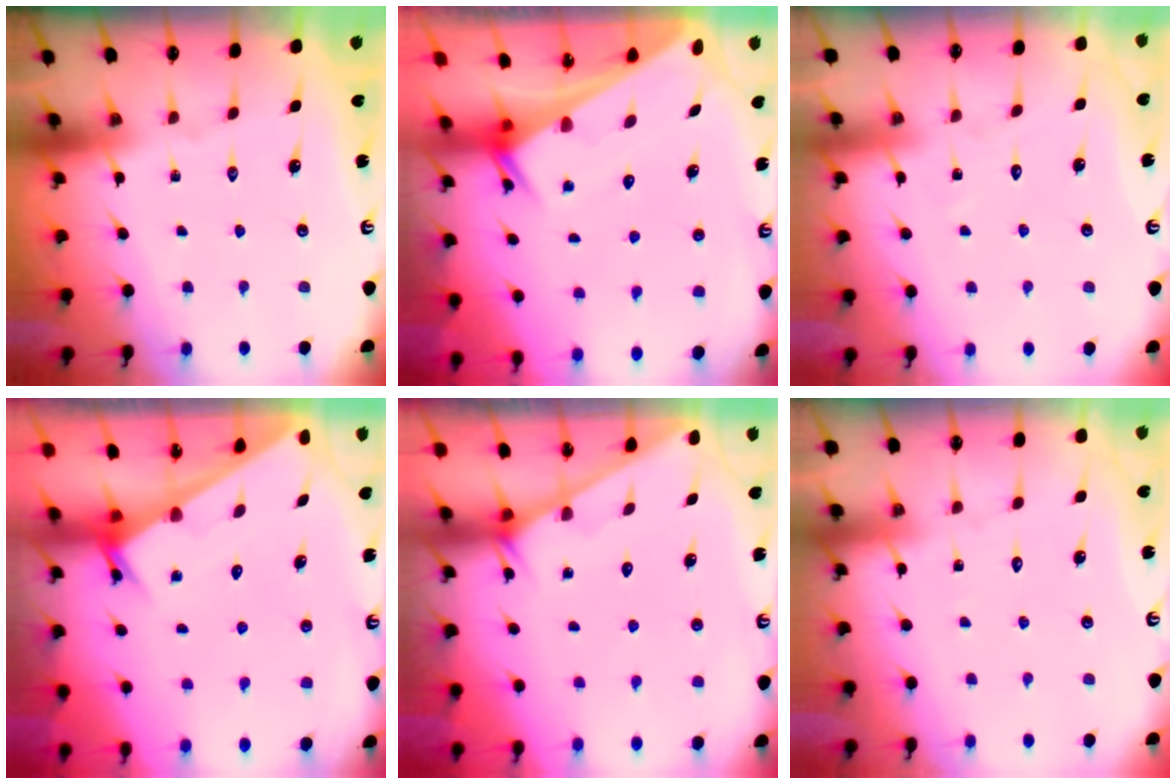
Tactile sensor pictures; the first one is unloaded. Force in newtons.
{"total": 2.7, "press": 2.7, "slide": 0.1}
{"total": 5.3, "press": 5.3, "slide": 0.5}
{"total": 2.1, "press": 2.1, "slide": 0.2}
{"total": 1.5, "press": 1.4, "slide": 0.1}
{"total": 4.2, "press": 4.2, "slide": 0.3}